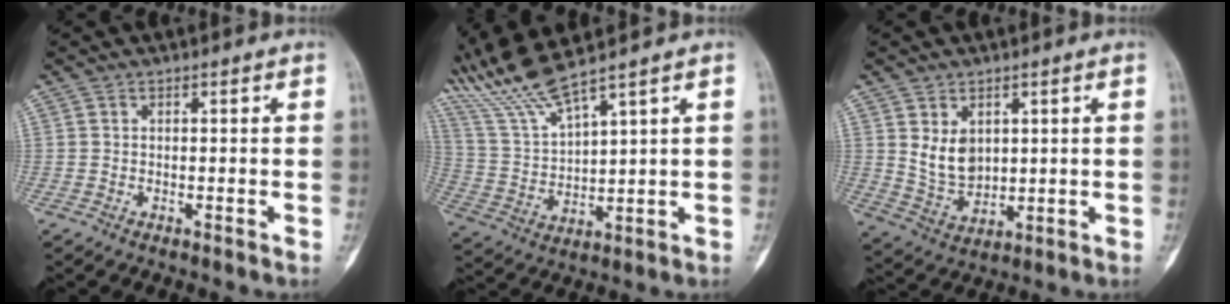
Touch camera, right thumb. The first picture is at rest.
{"total": 10.6, "force": [9.3, -0.1, 5.0], "torque": [-0.113, -0.038, 0.204]}
{"total": 7.4, "force": [2.0, 5.4, 4.6], "torque": [-0.057, -0.021, 0.057]}